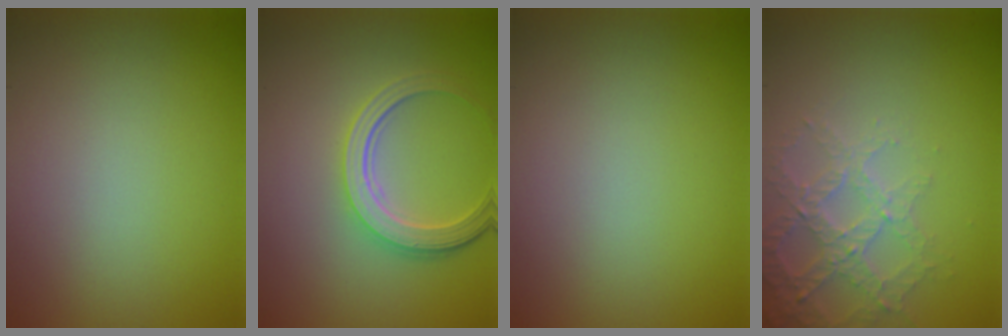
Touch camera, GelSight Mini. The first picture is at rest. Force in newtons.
{"total": 4.4, "press": 3.4, "slide": 2.7}
{"total": 0.0}
{"total": 3.7, "press": 3.5, "slide": 1.1}